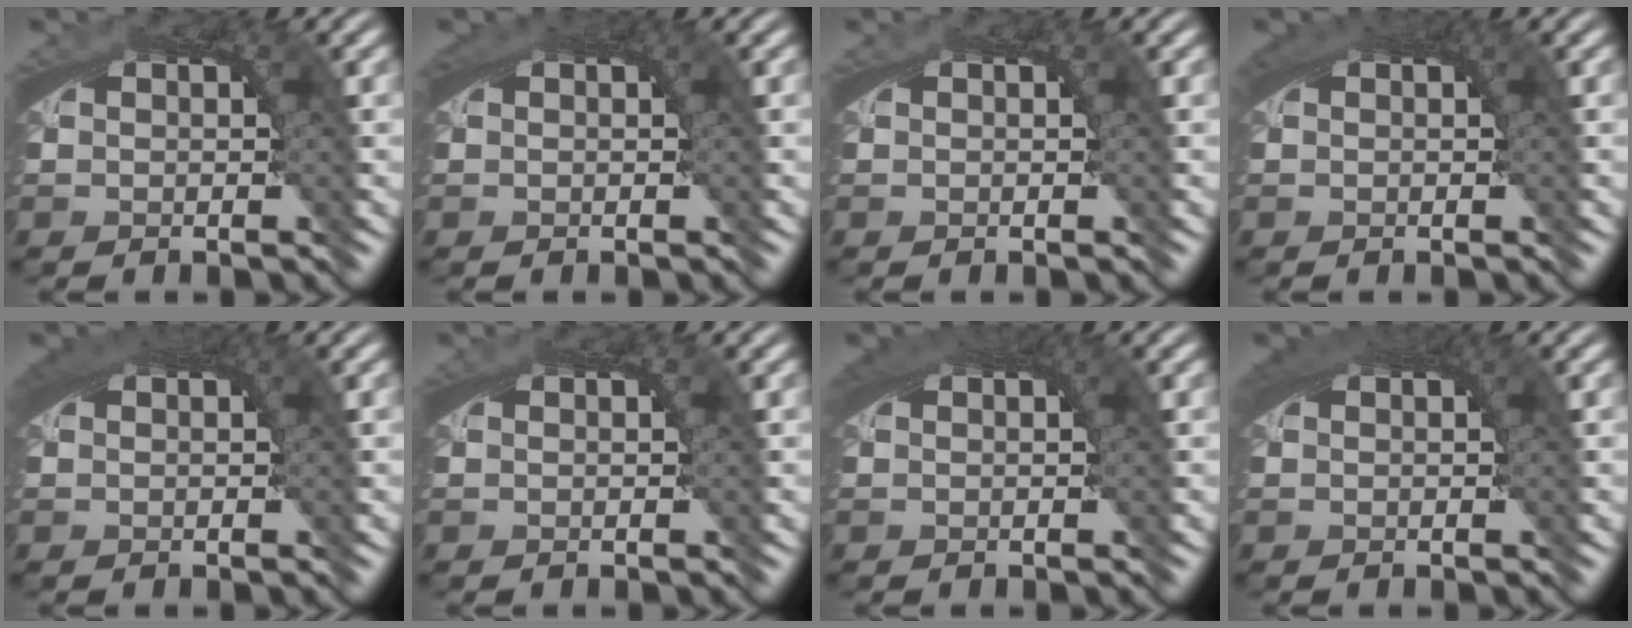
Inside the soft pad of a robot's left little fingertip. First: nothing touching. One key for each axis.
{"total": 1.2, "fx": 0.5, "fy": 0.1, "fz": 1.0, "tx": -0.016, "ty": 0.004, "tz": 0.009}
{"total": 0.0}
{"total": 1.5, "fx": 0.7, "fy": 0.1, "fz": 1.3, "tx": -0.018, "ty": 0.006, "tz": 0.011}
{"total": 1.9, "fx": 0.8, "fy": 0.3, "fz": 1.7, "tx": -0.023, "ty": 0.006, "tz": 0.012}
{"total": 0.0}
{"total": 1.9, "fx": 0.8, "fy": 0.3, "fz": 1.7, "tx": -0.022, "ty": 0.006, "tz": 0.012}
{"total": 2.2, "fx": 0.9, "fy": 0.4, "fz": 1.9, "tx": -0.025, "ty": 0.007, "tz": 0.014}